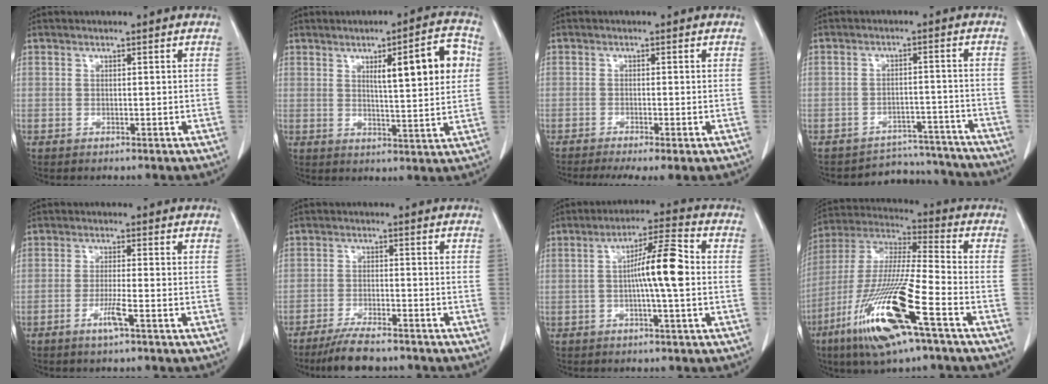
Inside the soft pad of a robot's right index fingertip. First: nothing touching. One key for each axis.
{"total": 10.3, "fx": 2.9, "fy": 1.1, "fz": 9.8, "tx": -0.138, "ty": 0.012, "tz": 0.040}
{"total": 6.0, "fx": -4.4, "fy": 0.6, "fz": 4.1, "tx": -0.059, "ty": -0.015, "tz": -0.068}
{"total": 9.5, "fx": -9.0, "fy": 2.7, "fz": -1.3, "tx": 0.035, "ty": 0.041, "tz": -0.110}
{"total": 3.4, "fx": -1.7, "fy": -0.2, "fz": 2.9, "tx": -0.059, "ty": -0.006, "tz": -0.036}
{"total": 8.5, "fx": -7.3, "fy": 1.4, "fz": 4.2, "tx": -0.067, "ty": -0.019, "tz": -0.116}
{"total": 8.7, "fx": -0.4, "fy": 0.5, "fz": 8.7, "tx": -0.150, "ty": 0.017, "tz": -0.014}
{"total": 20.4, "fx": -9.7, "fy": 1.9, "fz": 17.9, "tx": -0.394, "ty": -0.046, "tz": -0.184}